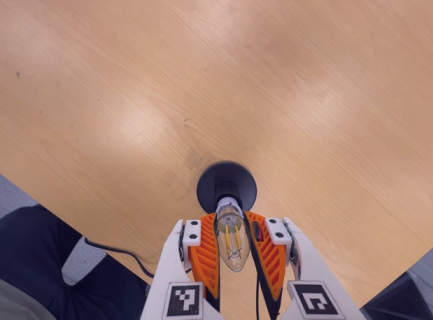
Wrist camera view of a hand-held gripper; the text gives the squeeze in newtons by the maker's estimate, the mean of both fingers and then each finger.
{"total": 19.3, "left": 17.7, "right": 20.9}